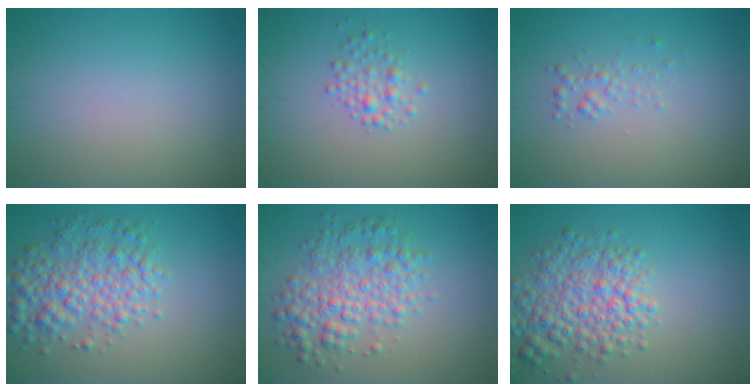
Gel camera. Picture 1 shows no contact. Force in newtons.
{"total": 1.8, "press": 1.8, "slide": 0.0}
{"total": 1.1, "press": 1.1, "slide": 0.1}
{"total": 5.0, "press": 5.0, "slide": 0.1}
{"total": 4.9, "press": 4.9, "slide": 0.1}
{"total": 5.6, "press": 5.6, "slide": 0.2}